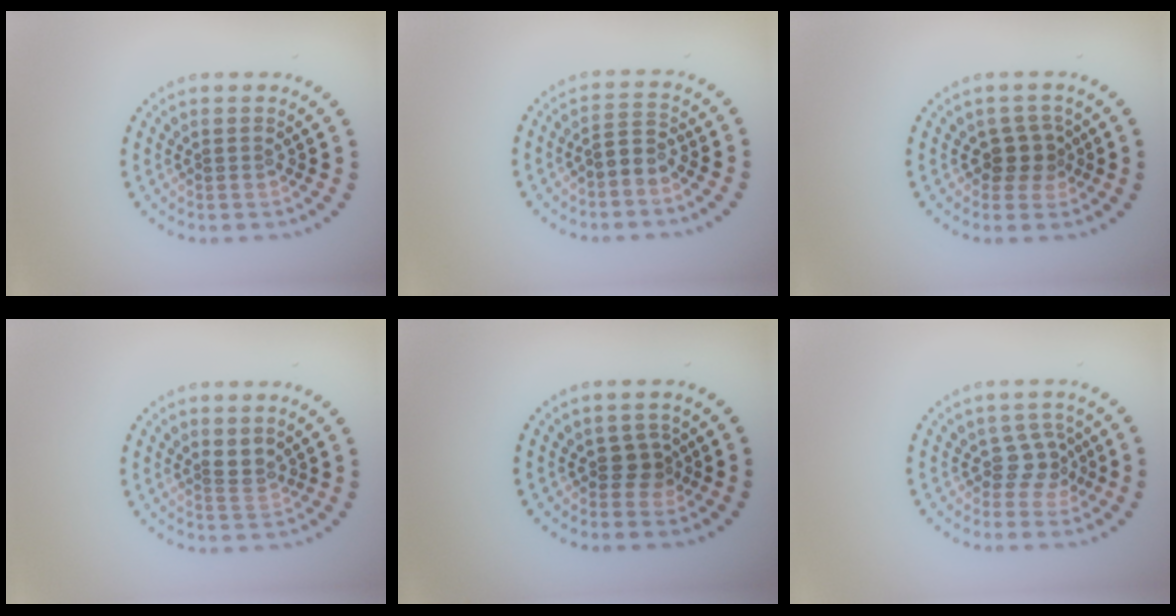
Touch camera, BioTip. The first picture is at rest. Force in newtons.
{"total": 2.0, "press": 1.5, "slide": 1.3}
{"total": 2.2, "press": 1.9, "slide": 1.2}
{"total": 1.7, "press": 1.2, "slide": 1.2}
{"total": 1.5, "press": 1.3, "slide": 0.9}
{"total": 2.1, "press": 1.5, "slide": 1.4}